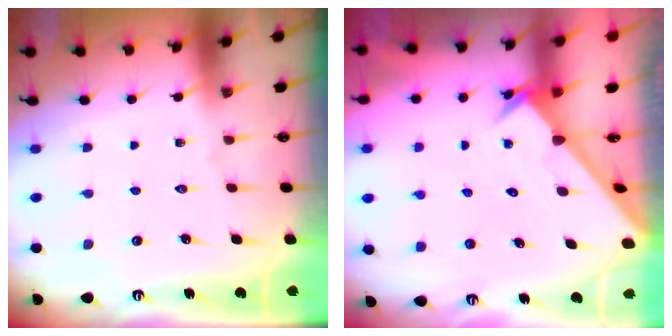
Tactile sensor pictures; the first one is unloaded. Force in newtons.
{"total": 2.6, "press": 2.6, "slide": 0.2}